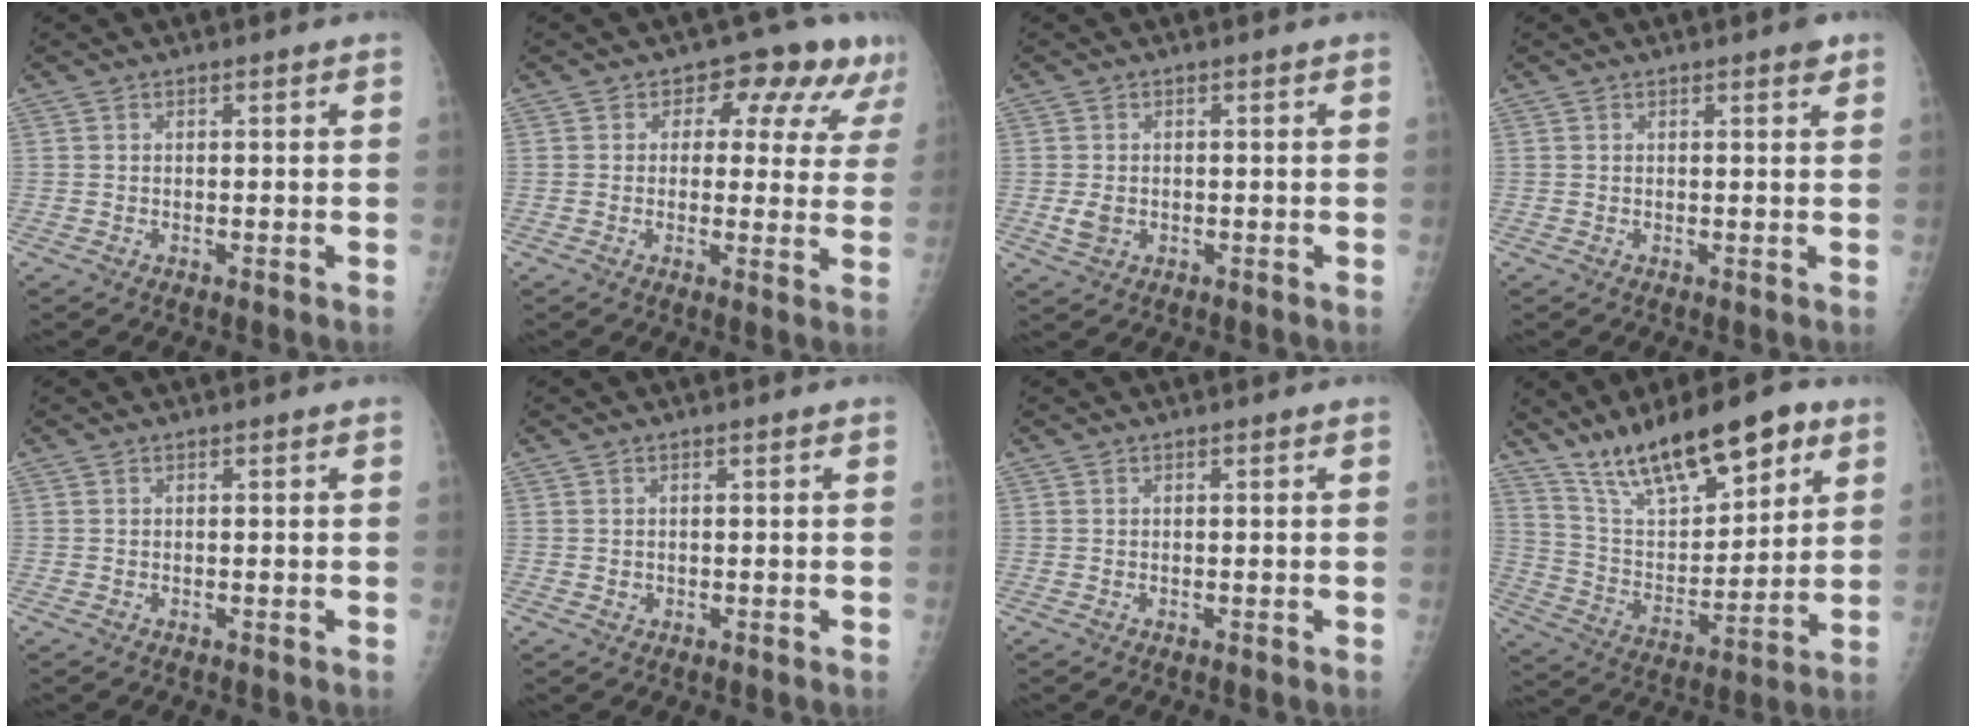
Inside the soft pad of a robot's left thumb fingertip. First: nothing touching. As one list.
[{"total": 10.2, "force": [5.6, 6.4, 5.7], "torque": [-0.013, -0.016, 0.049]}, {"total": 2.5, "force": [-0.4, 1.9, 1.6], "torque": [-0.030, -0.002, -0.003]}, {"total": 1.6, "force": [1.1, 0.4, 1.2], "torque": [-0.015, -0.004, 0.012]}, {"total": 0.0}, {"total": 0.7, "force": [0.0, 0.7, 0.2], "torque": [0.000, 0.001, 0.002]}, {"total": 0.0}, {"total": 19.0, "force": [12.8, 6.7, 12.3], "torque": [-0.169, -0.056, 0.231]}]